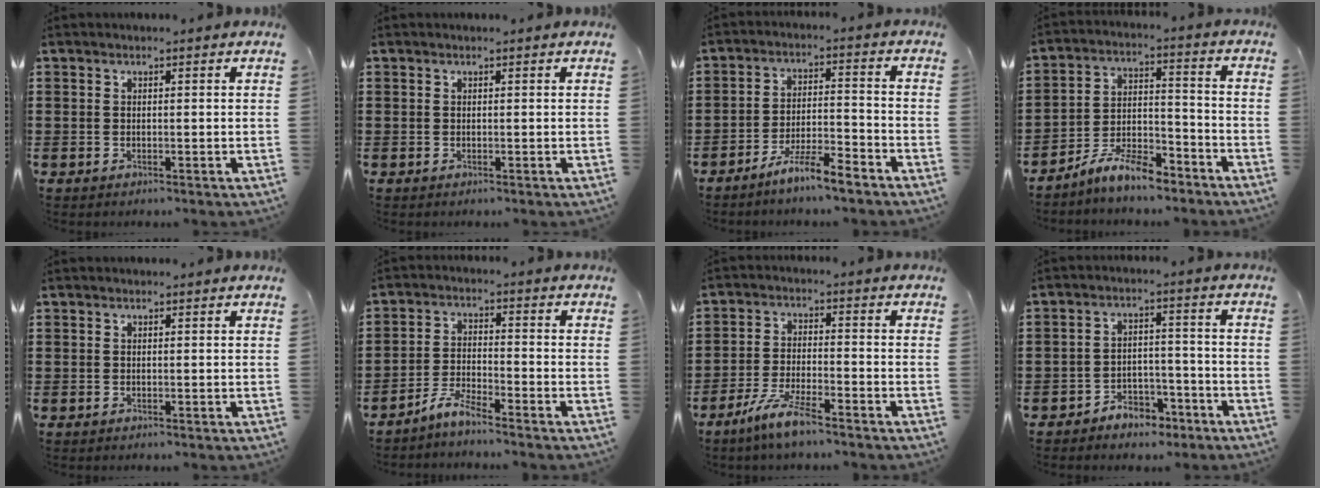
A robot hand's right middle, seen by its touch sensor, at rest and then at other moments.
{"total": 0.0}
{"total": 6.0, "force": [-5.3, 0.2, 2.9], "torque": [-0.062, -0.006, -0.100]}
{"total": 7.9, "force": [-7.0, 1.7, 3.4], "torque": [-0.070, 0.011, -0.132]}
{"total": 0.0}
{"total": 4.2, "force": [-3.8, 0.1, 1.6], "torque": [-0.045, 0.000, -0.078]}
{"total": 6.3, "force": [-4.9, 0.4, 3.9], "torque": [-0.098, -0.015, -0.096]}
{"total": 4.3, "force": [-3.9, 1.6, 0.5], "torque": [-0.013, 0.009, -0.079]}